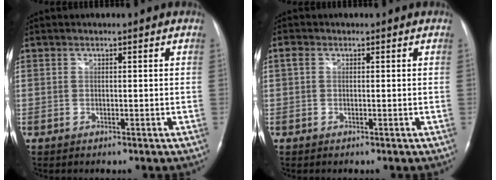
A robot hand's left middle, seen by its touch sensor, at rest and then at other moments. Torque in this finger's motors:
{"motor_torque": [0.19, -0.13, 0.14, 0.03]}